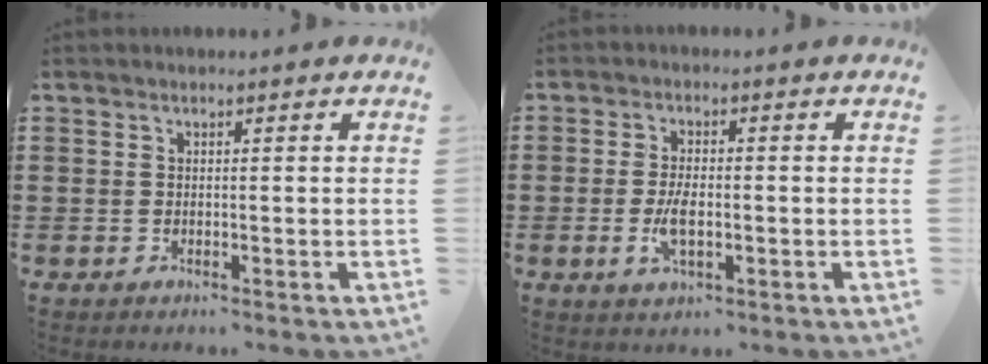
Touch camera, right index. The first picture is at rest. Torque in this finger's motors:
{"motor_torque": [2.14, 0.00, 0.15, 0.12]}